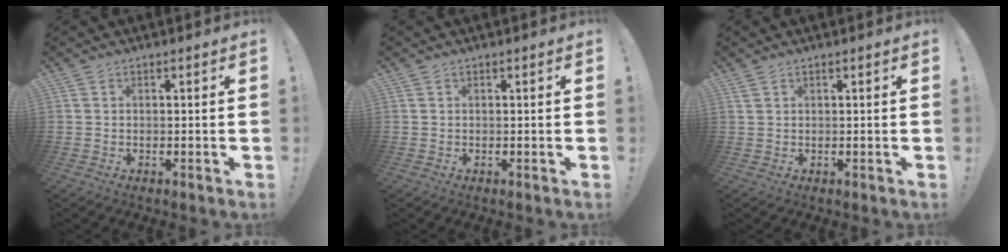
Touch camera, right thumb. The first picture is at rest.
{"total": 0.0}
{"total": 0.9, "force": [0.6, 0.4, 0.6], "torque": [-0.015, 0.001, 0.013]}